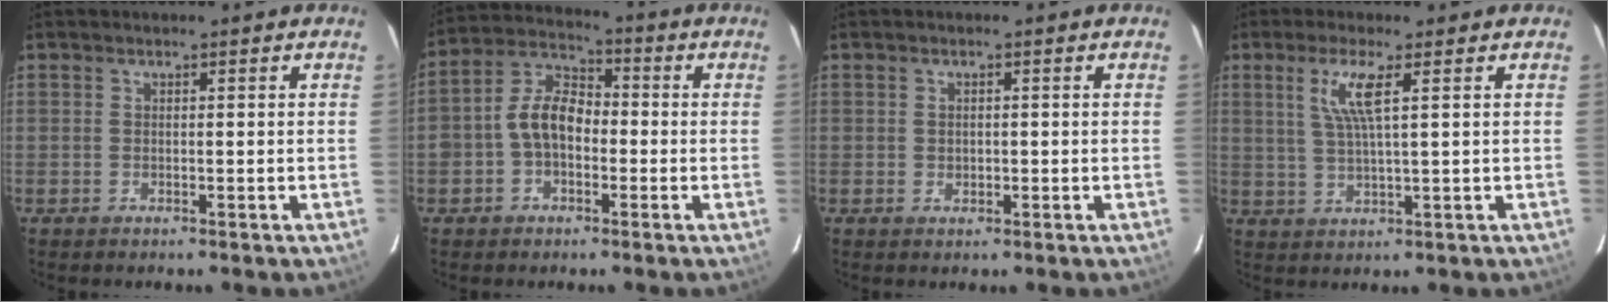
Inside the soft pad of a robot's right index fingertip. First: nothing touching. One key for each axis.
{"total": 8.4, "fx": -1.8, "fy": 5.8, "fz": 5.8, "tx": -0.116, "ty": 0.028, "tz": -0.032}
{"total": 1.2, "fx": 0.0, "fy": 1.1, "fz": 0.5, "tx": -0.004, "ty": 0.002, "tz": 0.001}
{"total": 5.8, "fx": 2.1, "fy": -0.2, "fz": 5.4, "tx": -0.104, "ty": -0.002, "tz": 0.046}